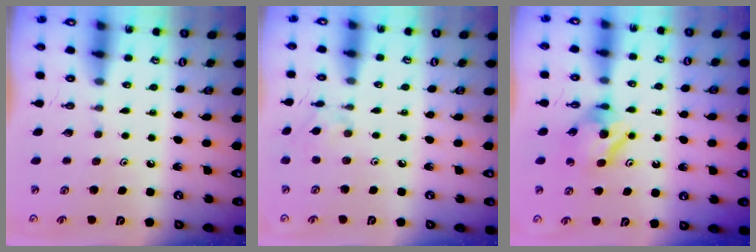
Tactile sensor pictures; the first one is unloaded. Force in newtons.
{"total": 1.6, "press": 1.5, "slide": 0.4}
{"total": 7.7, "press": 7.6, "slide": 0.6}